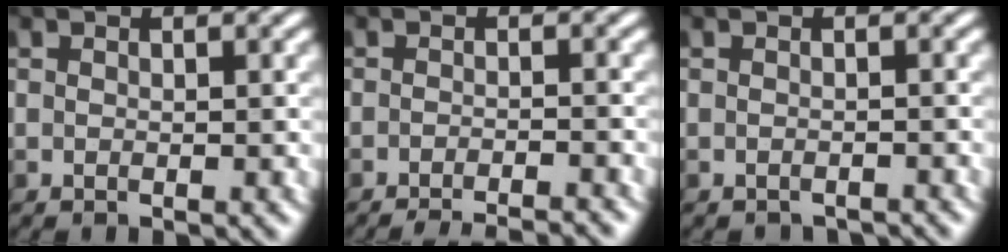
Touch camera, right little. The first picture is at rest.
{"total": 4.4, "force": [-3.4, 0.9, 2.6], "torque": [-0.010, 0.003, -0.053]}
{"total": 0.6, "force": [-0.6, -0.2, 0.0], "torque": [0.002, 0.002, -0.010]}